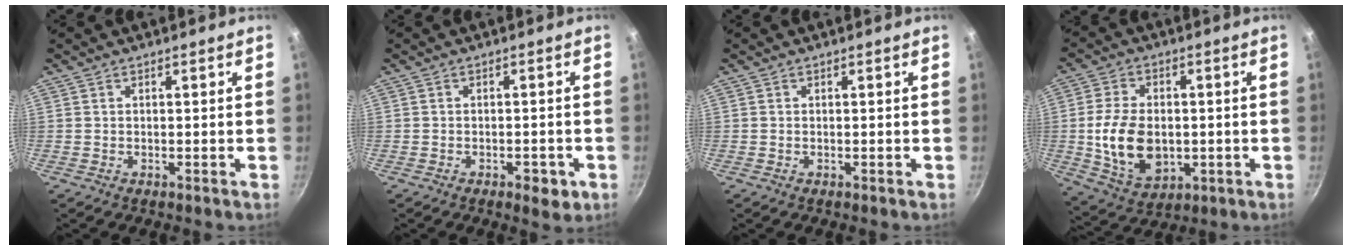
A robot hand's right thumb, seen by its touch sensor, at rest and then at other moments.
{"total": 3.8, "force": [-1.8, 1.7, 2.8], "torque": [-0.031, 0.003, -0.020]}
{"total": 0.0}
{"total": 13.5, "force": [-1.0, 9.0, 10.0], "torque": [-0.165, -0.001, -0.005]}